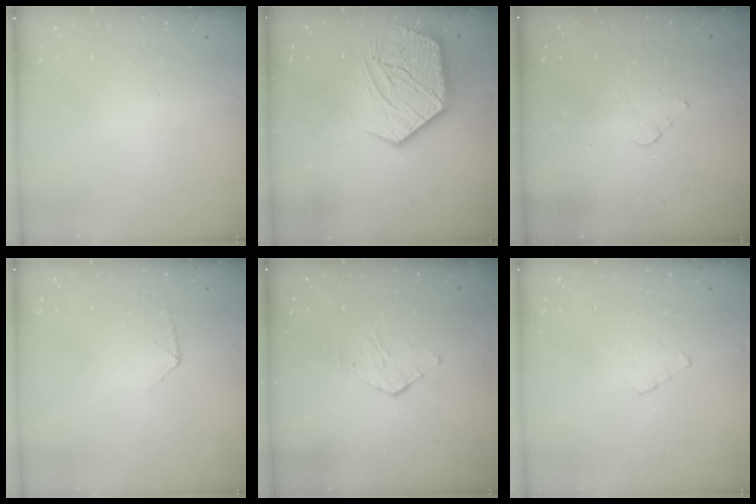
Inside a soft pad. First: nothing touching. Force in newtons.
{"total": 16.2, "press": 16.1, "slide": 1.1}
{"total": 2.8, "press": 2.8, "slide": 0.2}
{"total": 5.6, "press": 5.6, "slide": 0.5}
{"total": 2.8, "press": 2.7, "slide": 0.3}
{"total": 2.6, "press": 2.6, "slide": 0.3}